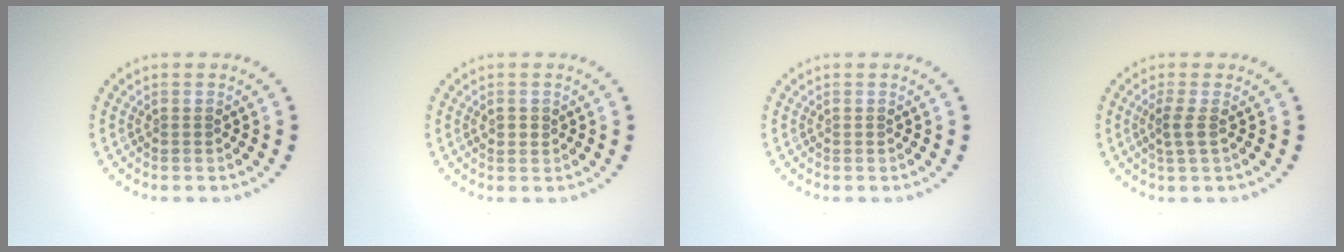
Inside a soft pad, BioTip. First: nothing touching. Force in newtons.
{"total": 1.0, "press": 1.0, "slide": 0.3}
{"total": 0.0}
{"total": 1.5, "press": 1.2, "slide": 0.9}